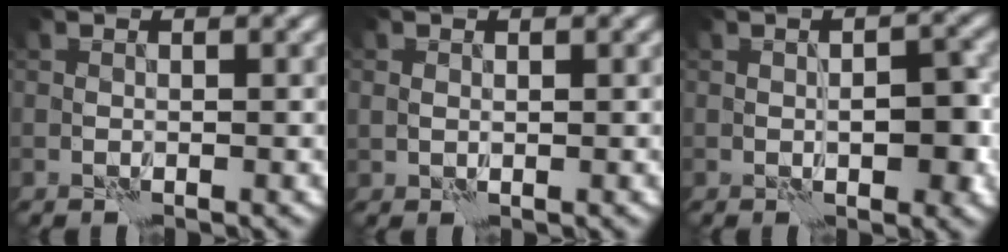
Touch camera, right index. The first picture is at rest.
{"total": 1.0, "force": [0.5, 0.7, 0.4], "torque": [-0.007, -0.002, 0.011]}
{"total": 2.9, "force": [-0.3, 1.4, 2.5], "torque": [-0.031, 0.000, -0.002]}